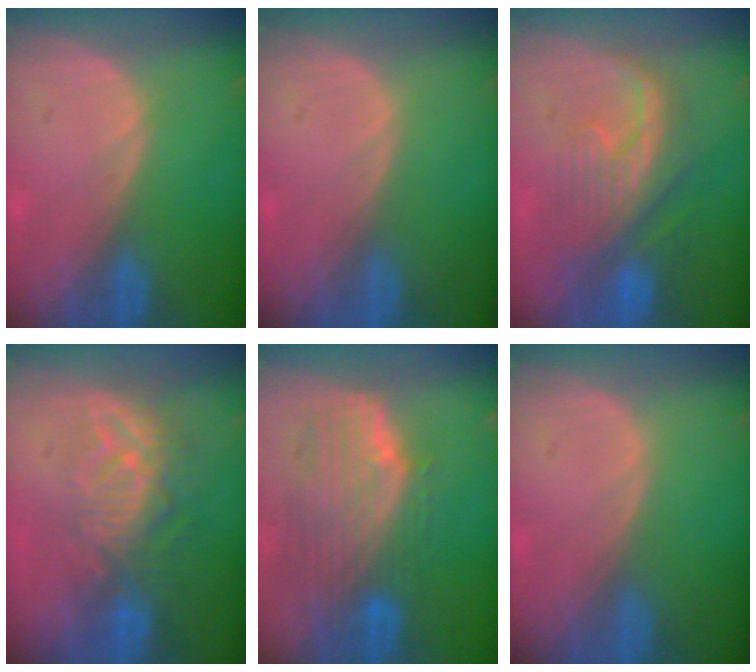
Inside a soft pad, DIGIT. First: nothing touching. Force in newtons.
{"total": 0.0}
{"total": 8.3, "press": 8.2, "slide": 1.3}
{"total": 9.4, "press": 8.2, "slide": 4.6}
{"total": 10.0, "press": 8.8, "slide": 4.7}
{"total": 0.0}